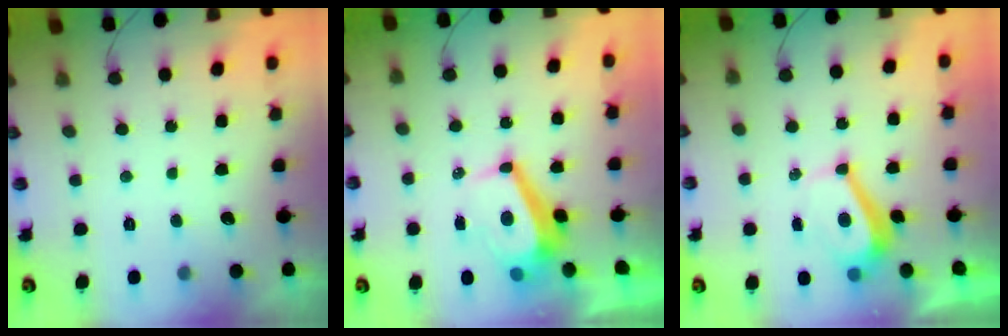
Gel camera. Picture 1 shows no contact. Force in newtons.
{"total": 6.1, "press": 6.1, "slide": 0.8}
{"total": 4.6, "press": 4.6, "slide": 0.3}